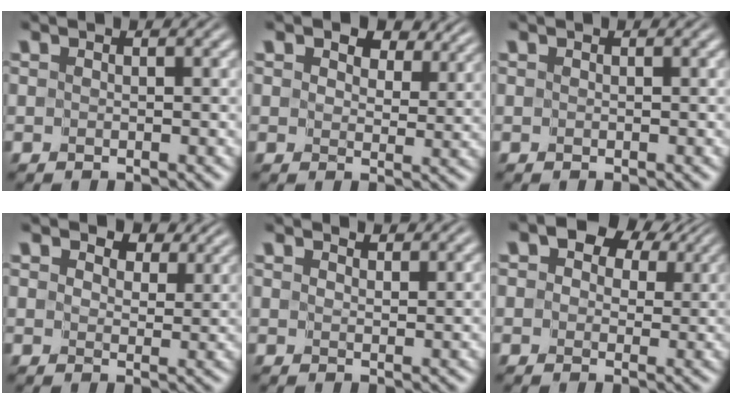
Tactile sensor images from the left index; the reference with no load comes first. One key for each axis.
{"total": 7.0, "fx": 4.8, "fy": 3.5, "fz": 3.7, "tx": -0.054, "ty": 0.000, "tz": 0.056}
{"total": 0.0}
{"total": 5.3, "fx": 4.0, "fy": 2.4, "fz": 2.4, "tx": -0.038, "ty": -0.002, "tz": 0.045}
{"total": 2.1, "fx": 2.0, "fy": 0.2, "fz": 0.4, "tx": -0.009, "ty": 0.000, "tz": 0.027}
{"total": 7.4, "fx": 4.1, "fy": 4.4, "fz": 4.4, "tx": -0.059, "ty": 0.014, "tz": 0.045}